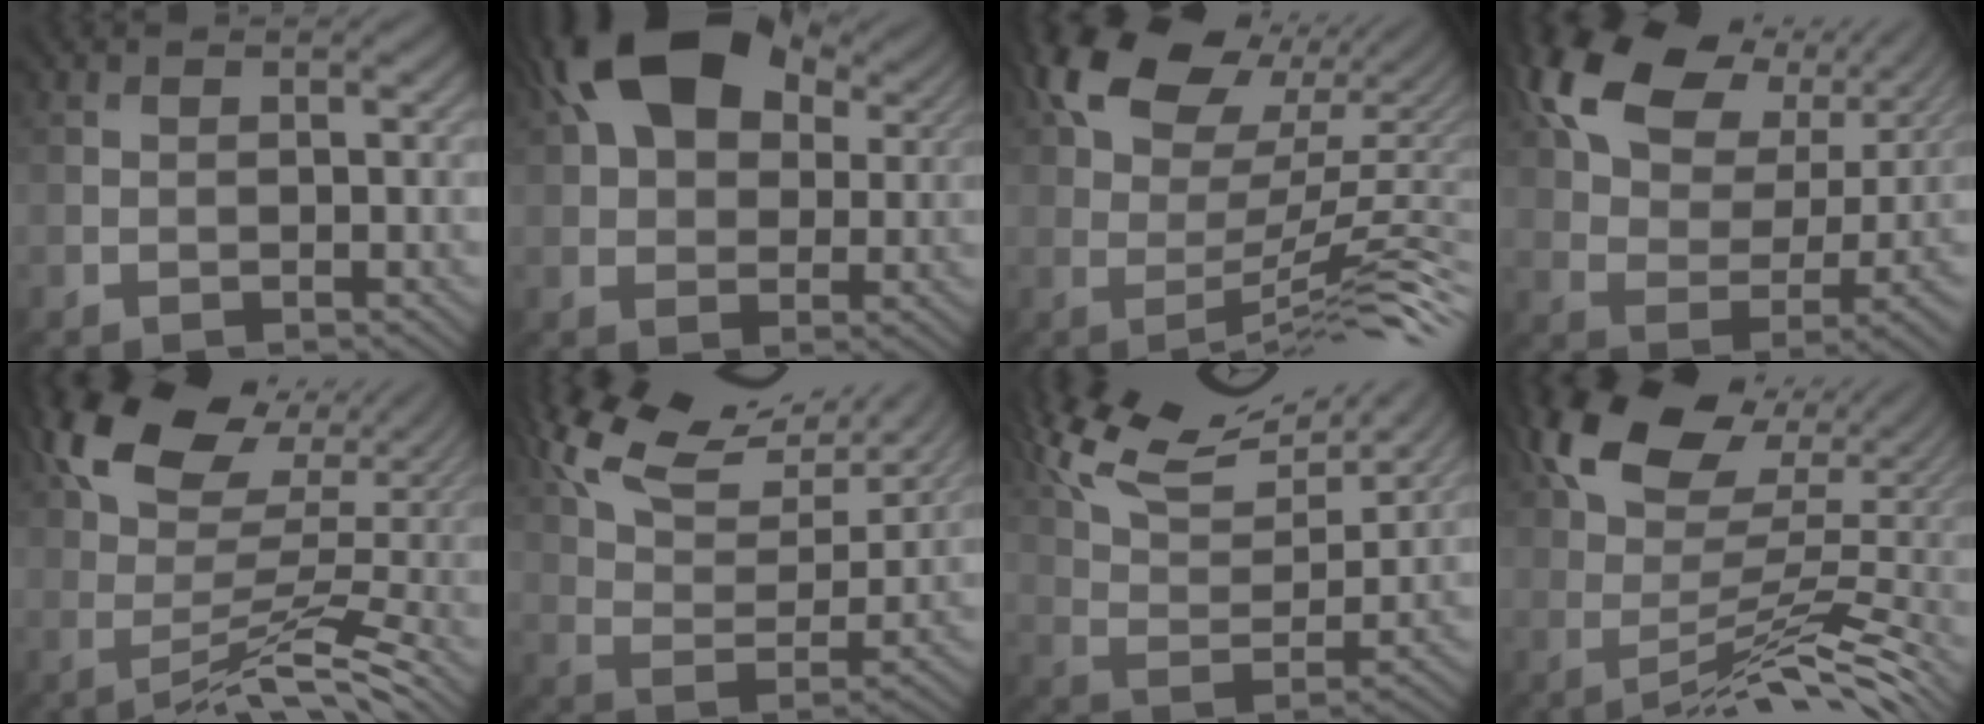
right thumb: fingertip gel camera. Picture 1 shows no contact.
{"total": 17.7, "force": [8.4, 10.6, 11.3], "torque": [-0.223, 0.058, 0.132]}
{"total": 14.1, "force": [4.1, 6.6, 11.7], "torque": [-0.183, 0.014, 0.081]}
{"total": 14.4, "force": [7.5, 8.4, 8.9], "torque": [-0.171, 0.014, 0.127]}
{"total": 12.0, "force": [3.3, 5.5, 10.1], "torque": [-0.173, 0.004, 0.056]}
{"total": 14.1, "force": [10.0, 4.9, 8.5], "torque": [-0.171, 0.014, 0.172]}
{"total": 15.1, "force": [11.4, 4.5, 8.8], "torque": [-0.187, 0.021, 0.177]}
{"total": 13.3, "force": [2.1, 6.2, 11.6], "torque": [-0.182, 0.016, 0.043]}